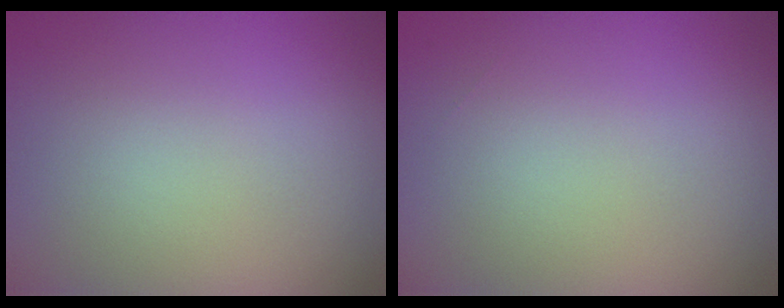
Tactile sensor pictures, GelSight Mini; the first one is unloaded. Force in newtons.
{"total": 0.0}